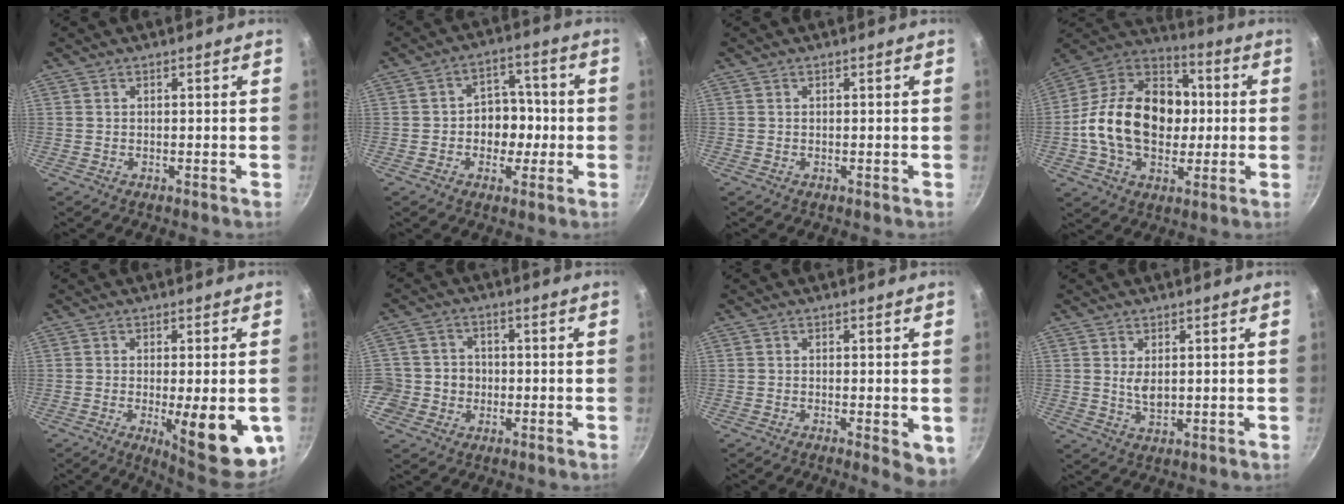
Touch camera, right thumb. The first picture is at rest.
{"total": 8.2, "force": [-1.2, 6.6, 4.7], "torque": [-0.008, 0.021, -0.024]}
{"total": 0.0}
{"total": 22.9, "force": [-0.6, 16.4, 16.0], "torque": [-0.235, 0.037, -0.024]}
{"total": 15.0, "force": [-3.6, 4.5, 13.9], "torque": [-0.160, -0.006, -0.036]}
{"total": 7.8, "force": [-1.6, 7.3, 2.0], "torque": [-0.011, 0.022, -0.038]}
{"total": 4.6, "force": [-1.1, 1.5, 4.2], "torque": [-0.048, -0.008, -0.013]}
{"total": 3.6, "force": [0.8, 1.9, 2.9], "torque": [-0.051, -0.009, 0.019]}